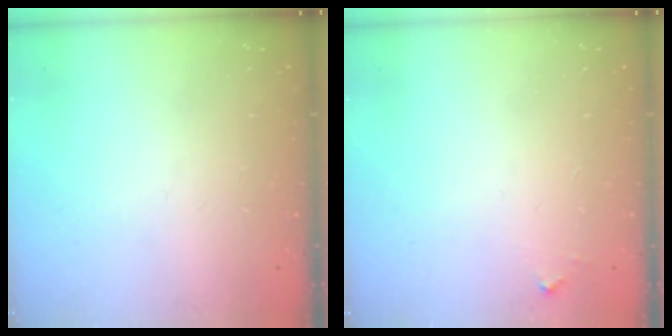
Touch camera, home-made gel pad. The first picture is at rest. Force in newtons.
{"total": 2.8, "press": 2.8, "slide": 0.2}